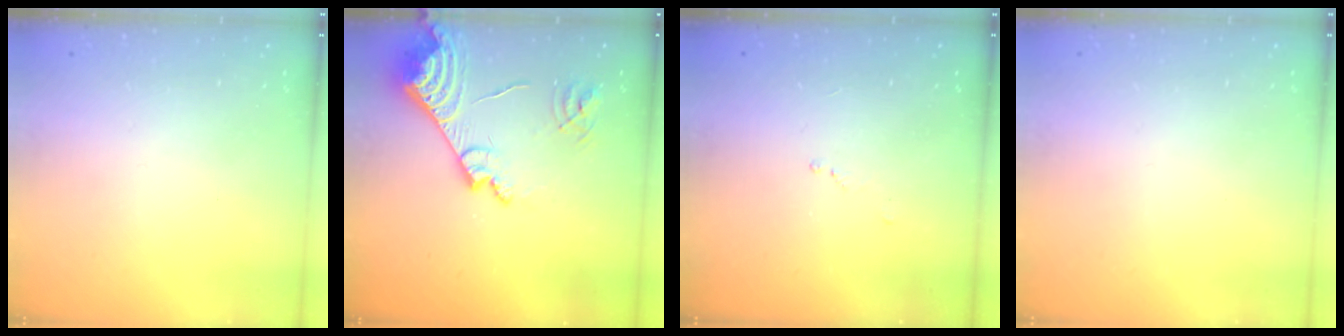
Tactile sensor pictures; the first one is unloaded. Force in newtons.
{"total": 17.6, "press": 17.5, "slide": 1.8}
{"total": 7.6, "press": 7.6, "slide": 0.9}
{"total": 0.0}